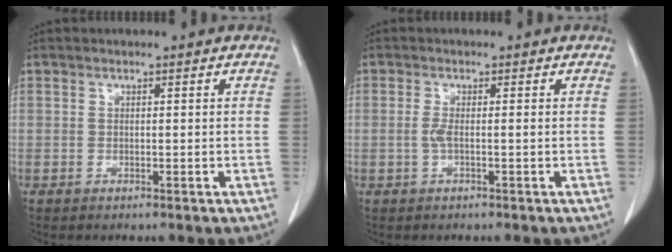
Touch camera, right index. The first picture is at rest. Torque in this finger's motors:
{"motor_torque": [0.34, -0.04, 0.13, 0.01]}